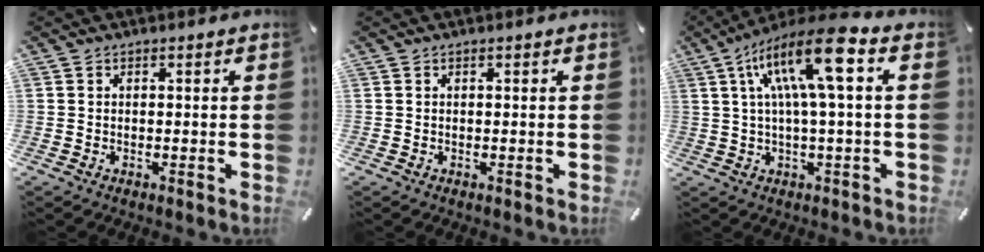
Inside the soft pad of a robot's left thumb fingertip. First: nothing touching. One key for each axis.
{"total": 0.0}
{"total": 15.7, "fx": 4.9, "fy": 3.7, "fz": 14.4, "tx": -0.273, "ty": -0.007, "tz": 0.077}